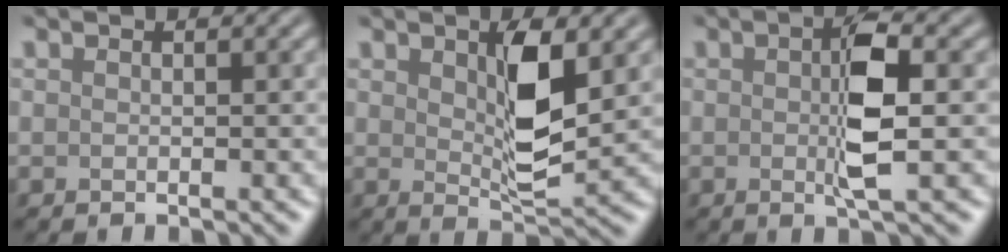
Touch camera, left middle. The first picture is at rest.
{"total": 5.2, "force": [1.3, 1.9, 4.7], "torque": [-0.083, -0.006, 0.027]}
{"total": 4.7, "force": [0.1, 1.0, 4.6], "torque": [-0.082, 0.005, 0.000]}